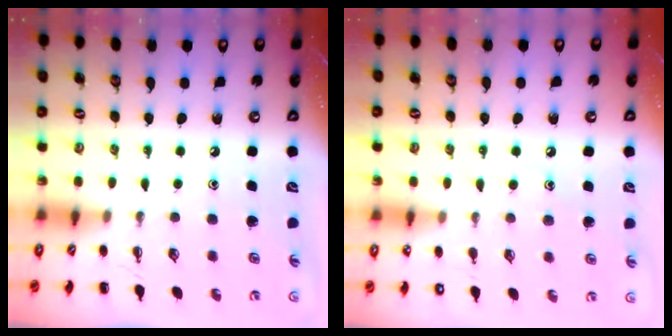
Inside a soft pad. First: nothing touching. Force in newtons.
{"total": 6.7, "press": 6.5, "slide": 1.7}